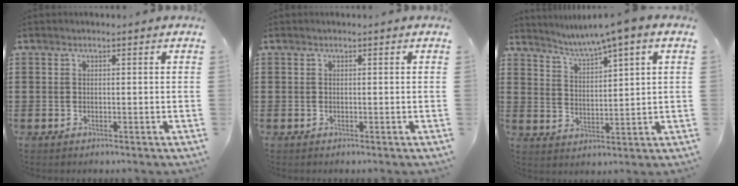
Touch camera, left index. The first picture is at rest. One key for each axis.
{"total": 0.0}
{"total": 3.9, "fx": 3.1, "fy": -1.0, "fz": 2.2, "tx": -0.054, "ty": -0.024, "tz": 0.046}